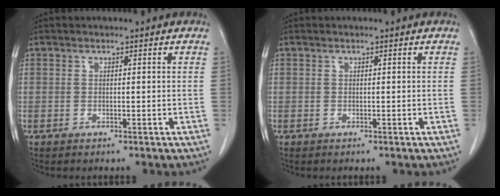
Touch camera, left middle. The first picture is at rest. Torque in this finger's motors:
{"motor_torque": [0.64, -0.84, 0.06, 0.01]}